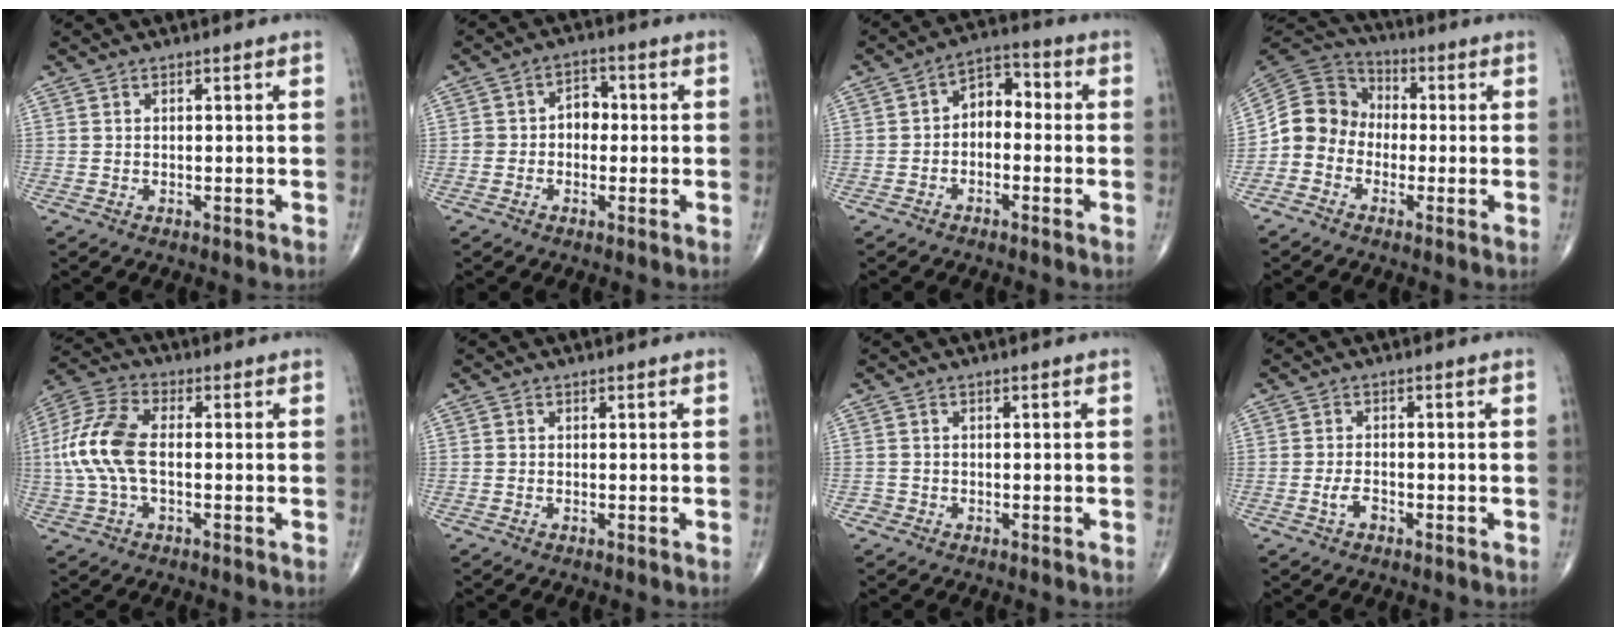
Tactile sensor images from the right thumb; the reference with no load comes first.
{"total": 4.4, "force": [-0.3, 3.5, 2.6], "torque": [-0.020, 0.020, -0.014]}
{"total": 6.1, "force": [-0.8, 4.1, 4.4], "torque": [-0.044, 0.035, -0.030]}
{"total": 9.2, "force": [-2.4, 8.1, 3.5], "torque": [-0.050, 0.052, -0.060]}
{"total": 12.0, "force": [-0.4, 6.3, 10.2], "torque": [-0.236, 0.029, -0.012]}
{"total": 0.0}
{"total": 0.9, "force": [-0.5, 0.8, -0.1], "torque": [0.004, 0.004, -0.015]}
{"total": 2.3, "force": [-1.0, 1.2, 1.6], "torque": [-0.036, 0.008, -0.021]}